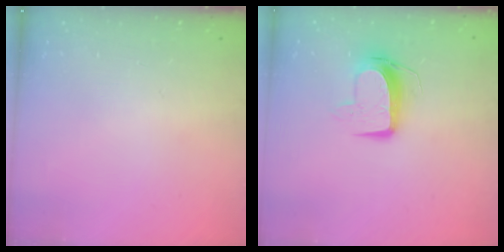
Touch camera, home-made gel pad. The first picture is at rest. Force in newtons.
{"total": 10.5, "press": 10.4, "slide": 0.9}